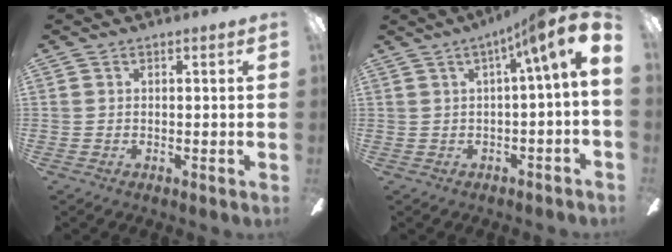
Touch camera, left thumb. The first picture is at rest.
{"total": 9.4, "force": [3.6, 1.1, 8.6], "torque": [-0.131, -0.022, 0.056]}